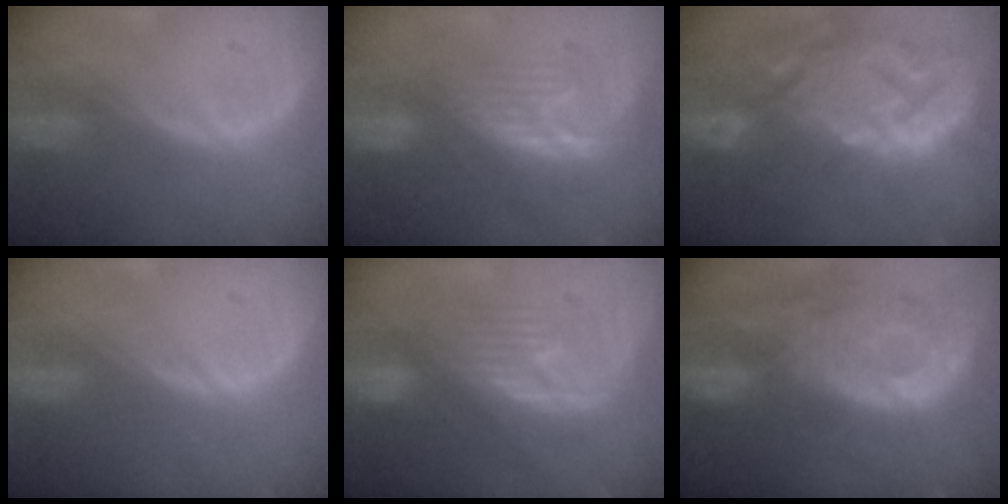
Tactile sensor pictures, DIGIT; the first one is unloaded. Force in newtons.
{"total": 8.6, "press": 7.3, "slide": 4.6}
{"total": 14.4, "press": 12.4, "slide": 7.4}
{"total": 0.0}
{"total": 8.0, "press": 7.9, "slide": 1.2}
{"total": 12.3, "press": 10.8, "slide": 5.9}